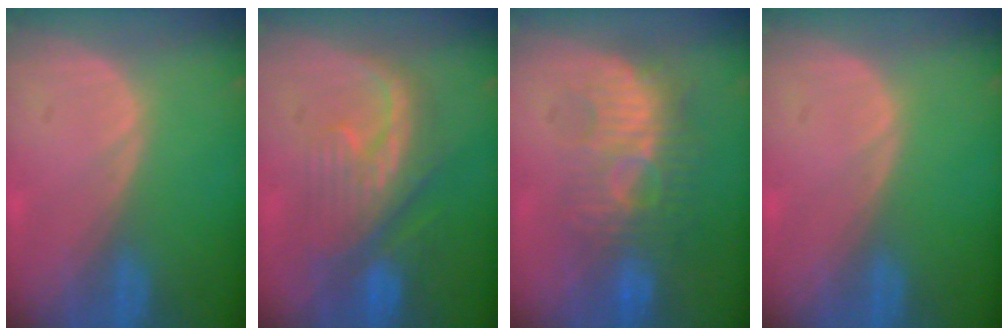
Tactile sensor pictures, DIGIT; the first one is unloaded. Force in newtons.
{"total": 8.5, "press": 8.3, "slide": 1.5}
{"total": 9.1, "press": 8.7, "slide": 2.7}
{"total": 0.0}